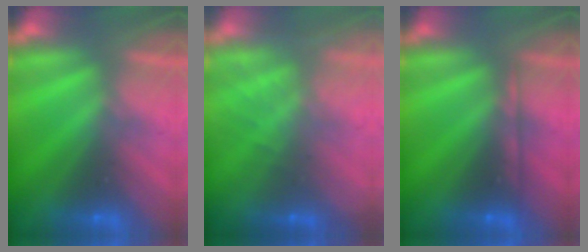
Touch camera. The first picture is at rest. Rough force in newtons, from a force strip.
{"total": 7.6}
{"total": 2.1}